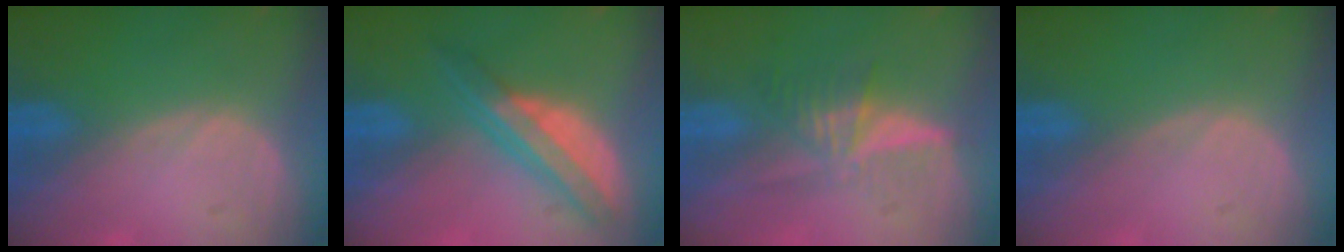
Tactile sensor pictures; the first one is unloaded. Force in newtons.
{"total": 7.2, "press": 6.2, "slide": 3.6}
{"total": 5.2, "press": 5.1, "slide": 1.0}
{"total": 0.0}